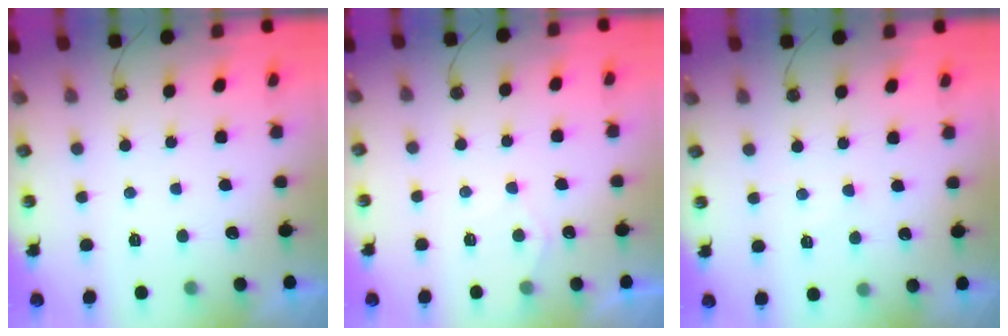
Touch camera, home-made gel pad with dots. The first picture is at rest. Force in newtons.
{"total": 5.5, "press": 5.5, "slide": 0.6}
{"total": 2.8, "press": 2.7, "slide": 0.4}